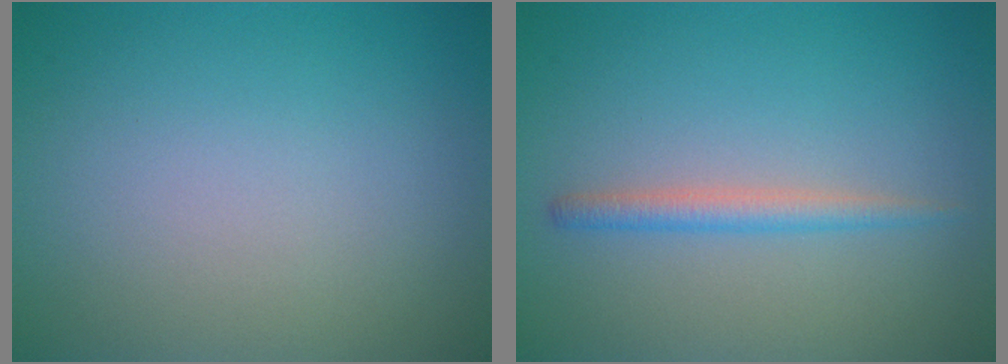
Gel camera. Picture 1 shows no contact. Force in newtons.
{"total": 1.8, "press": 1.8, "slide": 0.1}